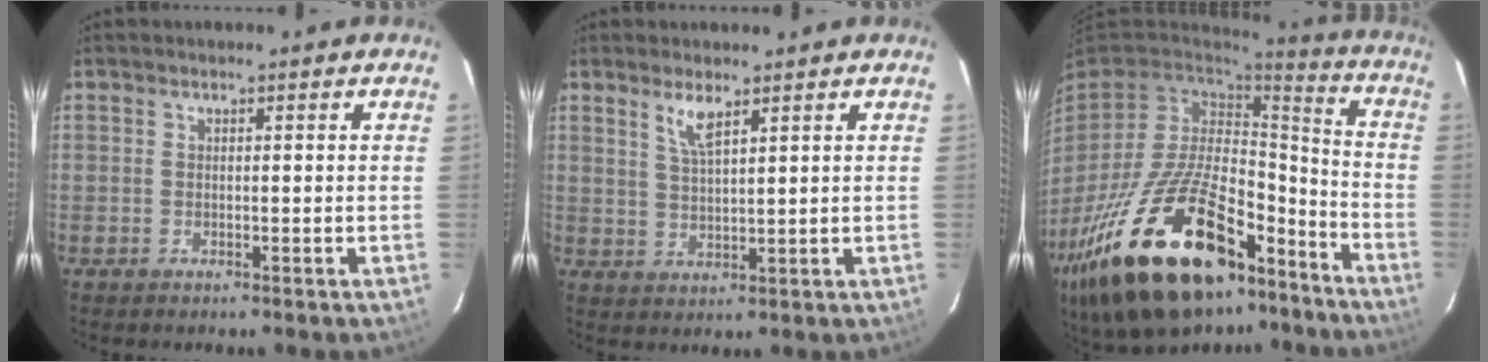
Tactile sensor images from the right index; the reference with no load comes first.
{"total": 4.0, "force": [2.6, 0.7, 2.9], "torque": [-0.059, -0.003, 0.053]}
{"total": 33.3, "force": [-20.2, 15.3, 21.6], "torque": [-0.423, -0.011, -0.308]}